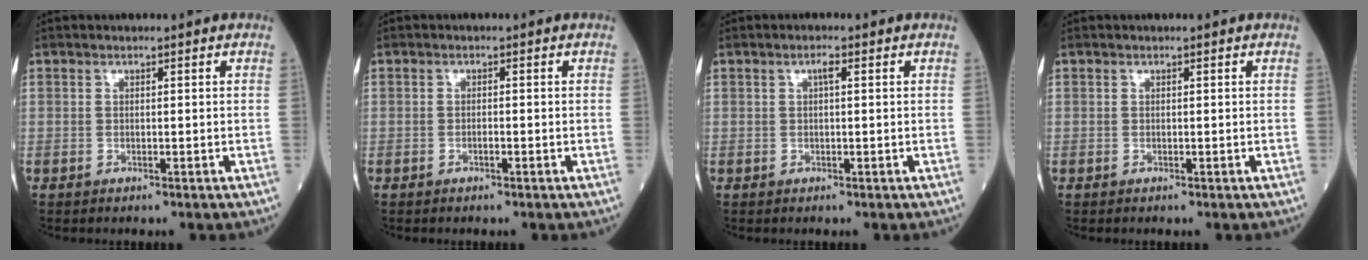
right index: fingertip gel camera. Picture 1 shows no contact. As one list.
[{"total": 1.0, "force": [-0.4, 0.1, 0.9], "torque": [-0.018, 0.000, -0.008]}, {"total": 1.2, "force": [0.3, 0.2, 1.1], "torque": [-0.020, 0.003, 0.004]}, {"total": 0.0}]